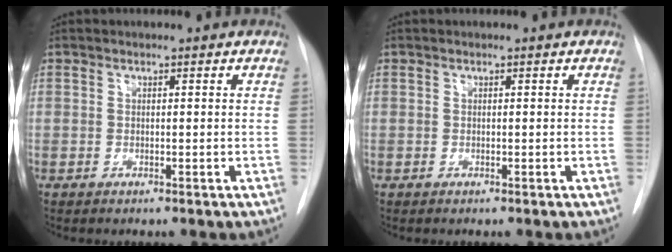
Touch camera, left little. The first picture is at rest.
{"total": 0.0}